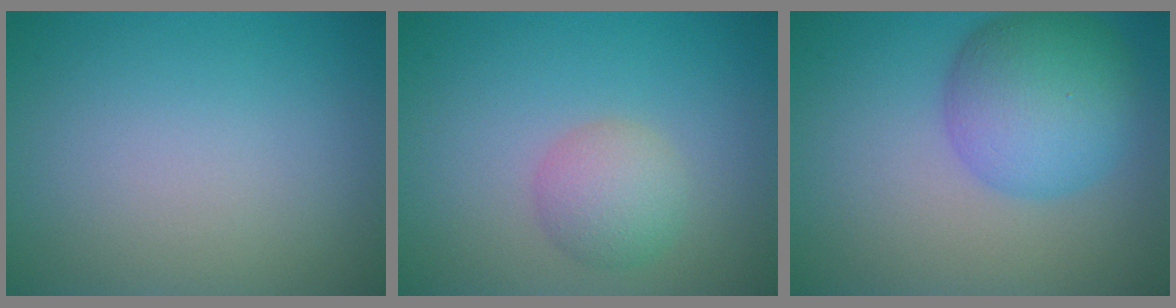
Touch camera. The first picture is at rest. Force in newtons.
{"total": 2.9, "press": 2.9, "slide": 0.1}
{"total": 6.8, "press": 6.8, "slide": 0.1}